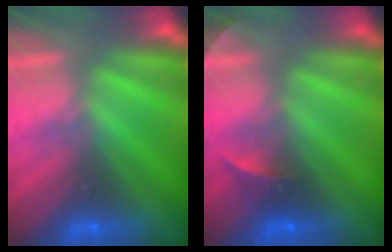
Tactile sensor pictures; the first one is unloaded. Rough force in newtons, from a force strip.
{"total": 2.3}